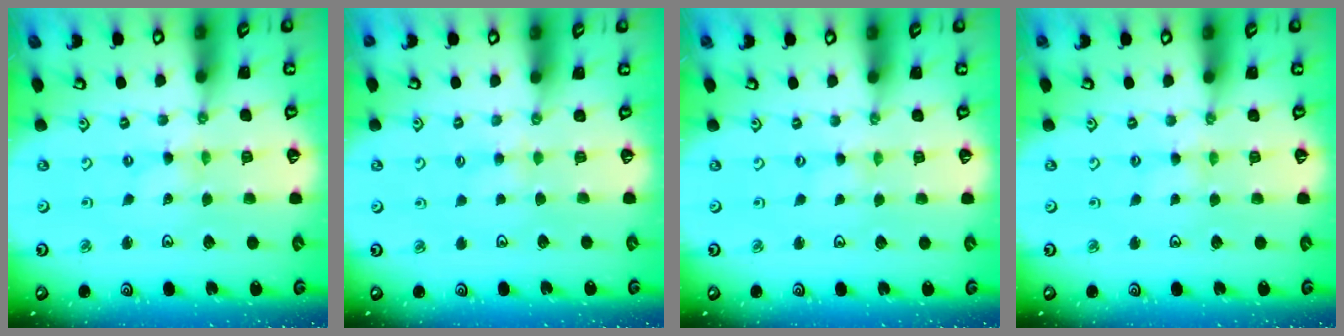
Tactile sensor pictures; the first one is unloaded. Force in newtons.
{"total": 3.0, "press": 2.9, "slide": 0.4}
{"total": 0.0}
{"total": 1.3, "press": 1.2, "slide": 0.3}